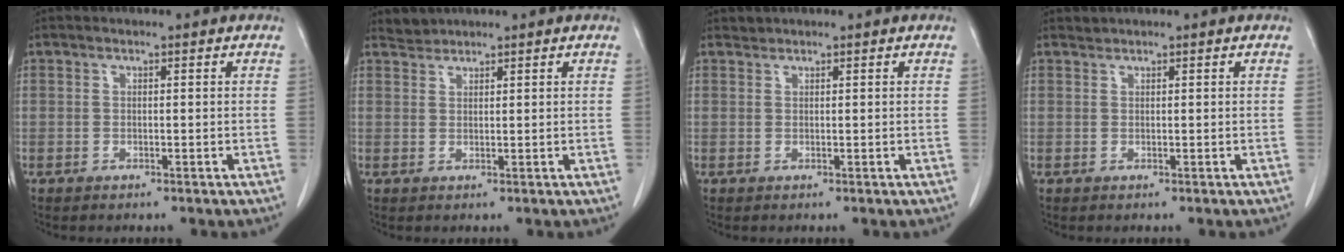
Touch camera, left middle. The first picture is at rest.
{"total": 1.5, "force": [1.4, 0.2, -0.4], "torque": [0.003, 0.001, 0.028]}
{"total": 0.6, "force": [0.6, 0.0, -0.2], "torque": [-0.001, 0.002, 0.011]}
{"total": 0.5, "force": [0.5, -0.1, -0.2], "torque": [-0.002, 0.001, 0.011]}